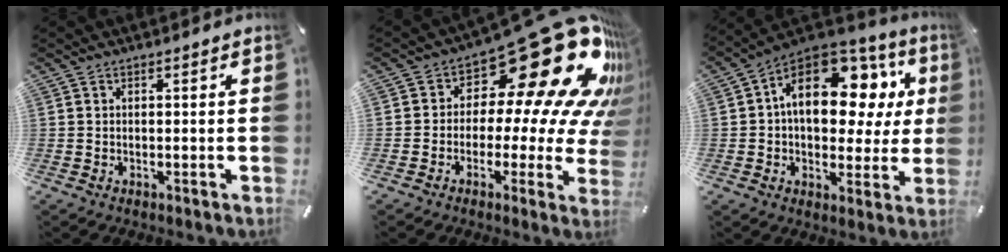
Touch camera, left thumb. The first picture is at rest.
{"total": 26.8, "force": [12.9, 11.7, 20.3], "torque": [-0.267, -0.114, 0.228]}
{"total": 19.0, "force": [5.9, 11.9, 13.6], "torque": [-0.206, -0.028, 0.098]}